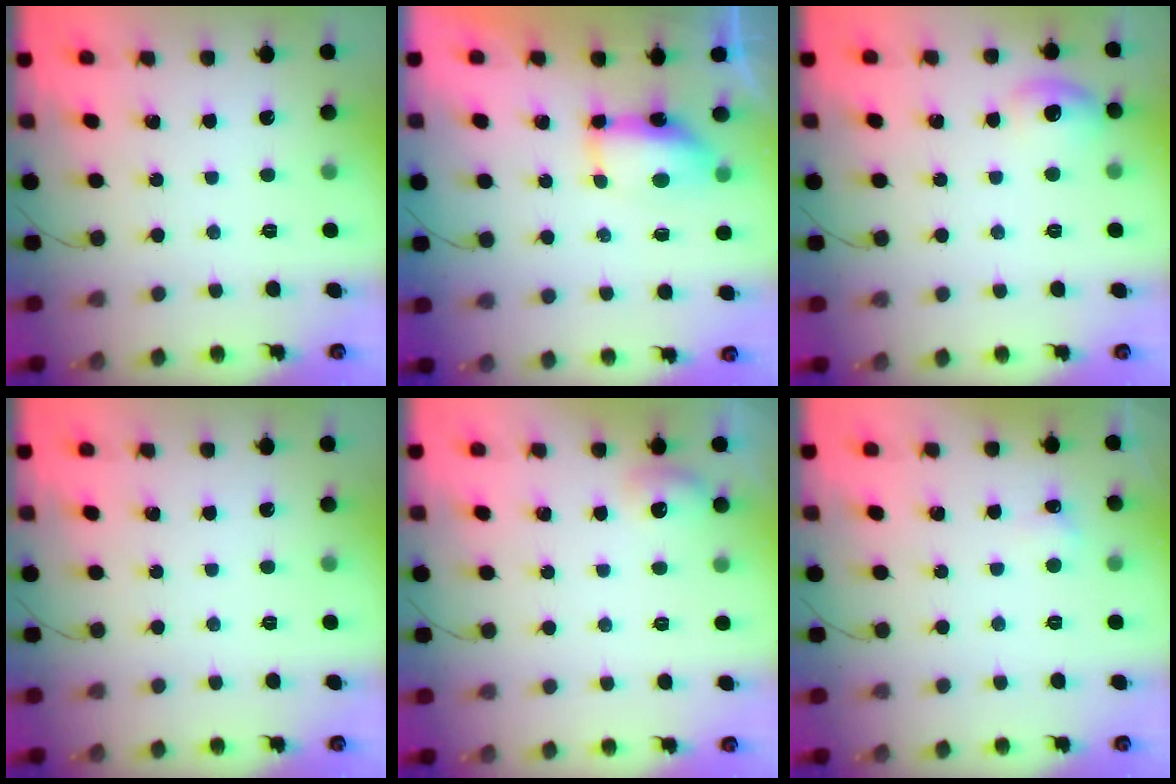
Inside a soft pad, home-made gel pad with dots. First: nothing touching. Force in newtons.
{"total": 14.3, "press": 9.6, "slide": 10.6}
{"total": 10.5, "press": 7.9, "slide": 7.0}
{"total": 0.0}
{"total": 5.6, "press": 5.5, "slide": 1.4}
{"total": 3.6, "press": 3.5, "slide": 1.0}